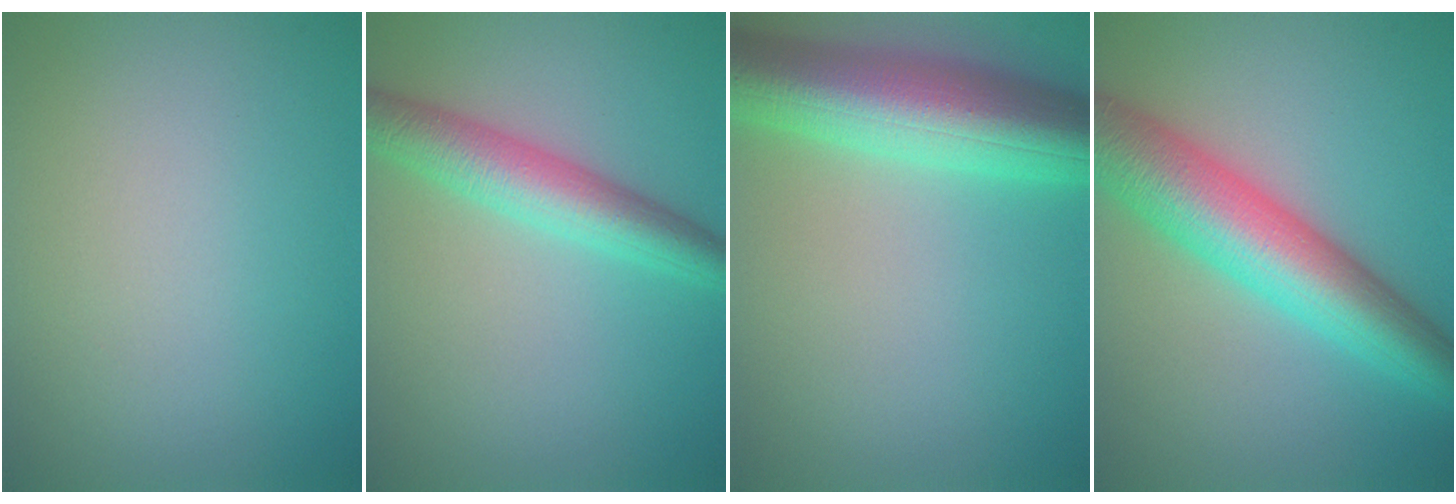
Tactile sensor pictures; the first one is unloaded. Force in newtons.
{"total": 4.7, "press": 4.7, "slide": 0.1}
{"total": 10.5, "press": 10.5, "slide": 0.2}
{"total": 9.1, "press": 9.1, "slide": 0.1}